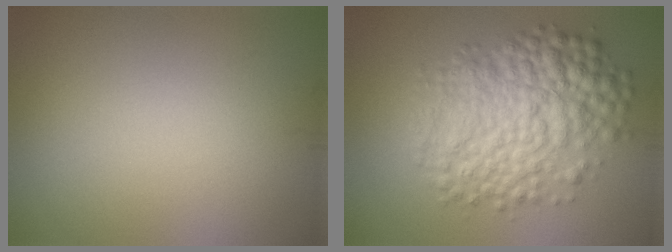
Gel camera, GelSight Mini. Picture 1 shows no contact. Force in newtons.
{"total": 8.2, "press": 8.2, "slide": 0.1}